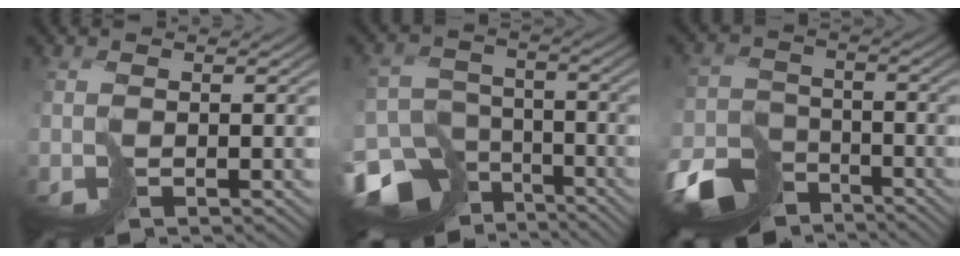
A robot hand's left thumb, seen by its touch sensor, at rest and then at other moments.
{"total": 13.4, "force": [-9.1, 8.3, 5.1], "torque": [-0.142, -0.028, -0.139]}
{"total": 10.5, "force": [-8.0, 5.1, 4.5], "torque": [-0.102, -0.015, -0.153]}